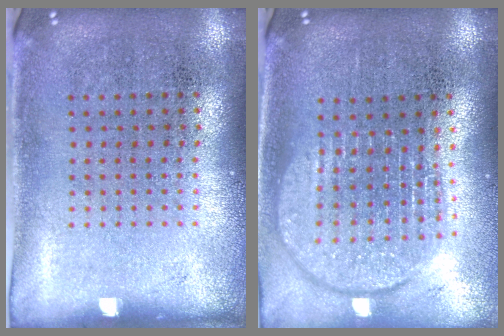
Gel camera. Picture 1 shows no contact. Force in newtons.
{"total": 1.8, "press": 1.5, "slide": 1.0}